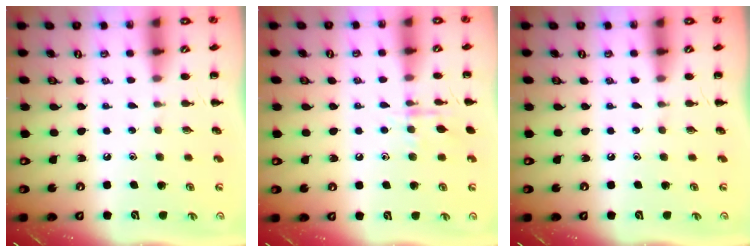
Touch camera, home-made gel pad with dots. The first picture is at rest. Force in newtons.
{"total": 8.1, "press": 8.1, "slide": 0.7}
{"total": 0.0}